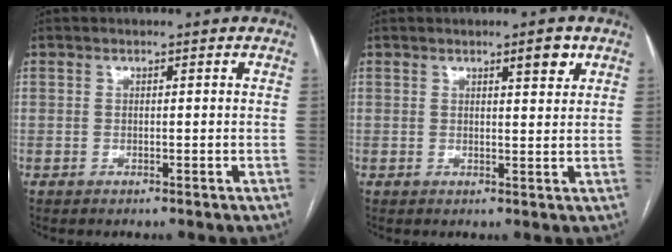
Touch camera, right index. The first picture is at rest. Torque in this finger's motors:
{"motor_torque": [0.24, 0.13, 0.06, 0.02]}